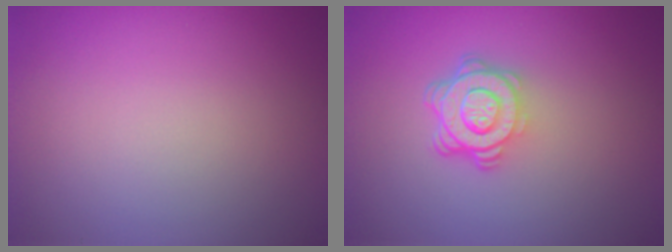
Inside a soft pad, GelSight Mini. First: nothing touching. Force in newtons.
{"total": 4.6, "press": 3.3, "slide": 3.2}